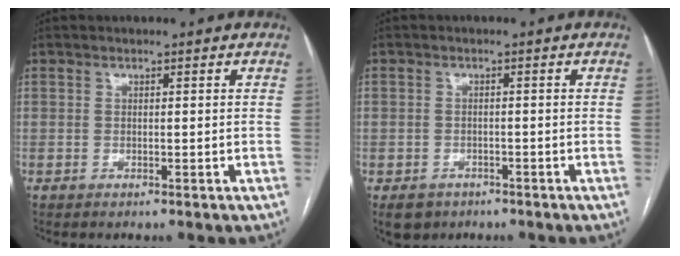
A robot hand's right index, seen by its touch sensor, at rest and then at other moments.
{"total": 4.0, "force": [-2.4, 3.2, 0.7], "torque": [-0.009, 0.005, -0.032]}